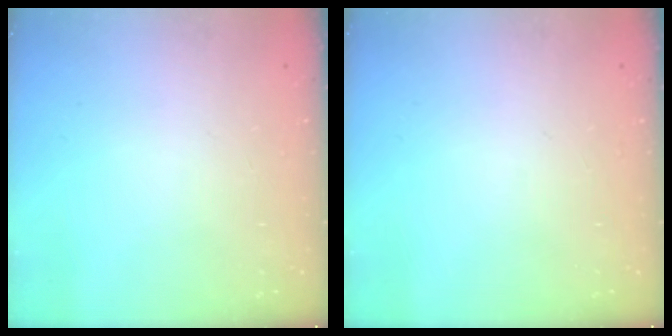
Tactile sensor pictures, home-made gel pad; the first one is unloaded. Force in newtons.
{"total": 0.0}